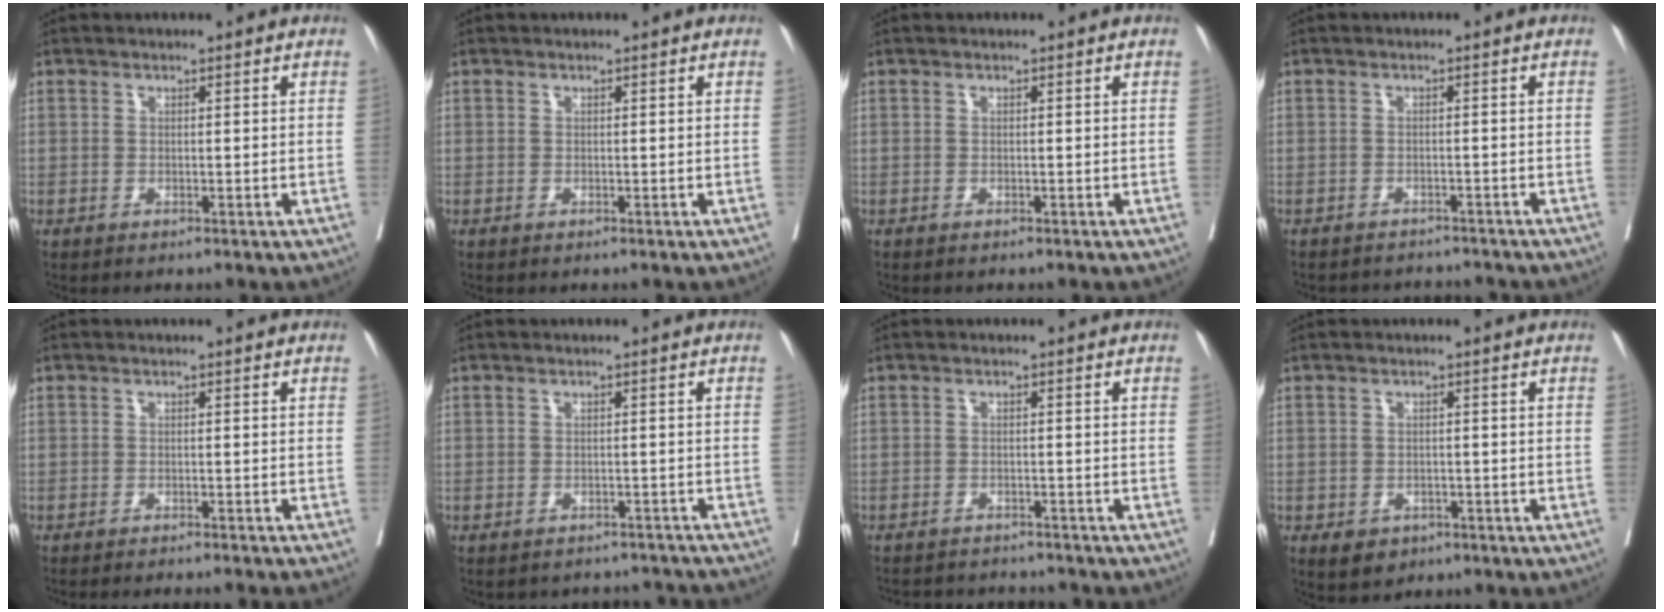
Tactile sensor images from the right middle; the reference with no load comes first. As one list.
[{"total": 0.0}, {"total": 0.0}, {"total": 6.2, "force": [-6.0, 1.3, 0.5], "torque": [-0.002, 0.004, -0.074]}, {"total": 9.9, "force": [-9.1, -0.2, 3.8], "torque": [-0.025, -0.021, -0.113]}, {"total": 7.8, "force": [-7.5, 2.1, 0.1], "torque": [0.003, 0.018, -0.077]}, {"total": 8.5, "force": [-8.2, 1.5, 1.5], "torque": [-0.025, 0.005, -0.107]}, {"total": 3.6, "force": [-2.1, 2.6, 1.2], "torque": [-0.015, 0.003, -0.025]}]